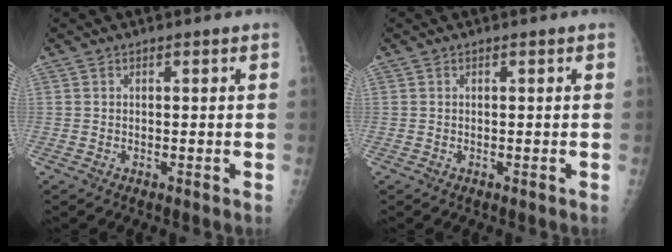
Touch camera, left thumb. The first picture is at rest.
{"total": 0.0}